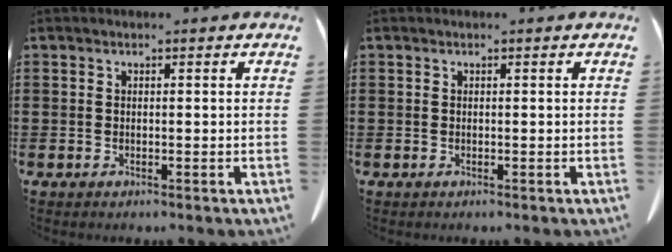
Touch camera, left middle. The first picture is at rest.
{"total": 0.0}